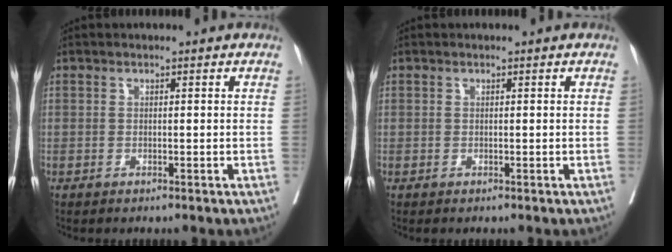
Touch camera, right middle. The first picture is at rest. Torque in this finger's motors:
{"motor_torque": [-0.12, -0.03, 0.00, 0.00]}